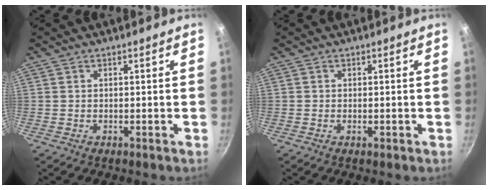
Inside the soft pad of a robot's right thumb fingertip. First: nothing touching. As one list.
[{"total": 0.8, "force": [-0.3, 0.4, 0.7], "torque": [-0.010, 0.001, -0.005]}]